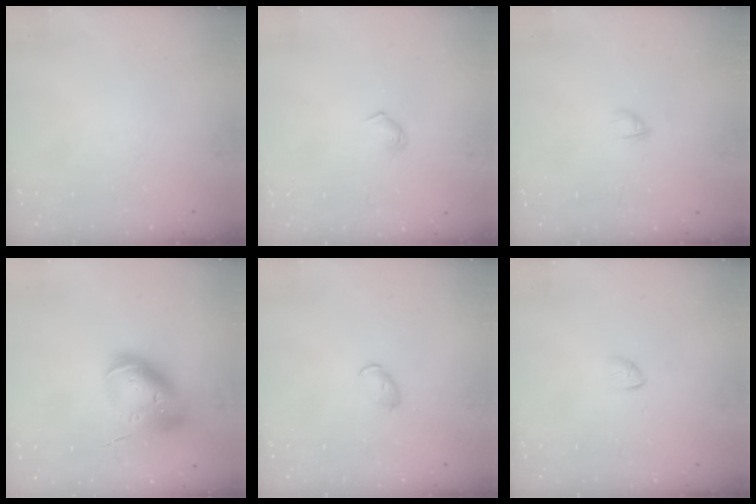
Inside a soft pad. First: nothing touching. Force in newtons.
{"total": 4.5, "press": 4.4, "slide": 0.8}
{"total": 2.8, "press": 2.7, "slide": 0.8}
{"total": 18.2, "press": 18.0, "slide": 2.6}
{"total": 4.3, "press": 4.2, "slide": 0.9}
{"total": 1.3, "press": 1.2, "slide": 0.4}